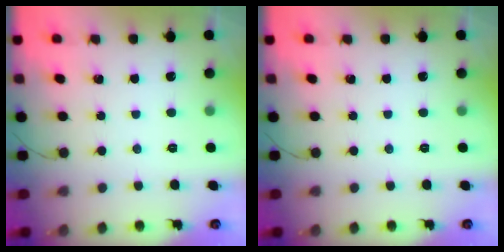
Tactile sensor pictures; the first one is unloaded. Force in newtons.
{"total": 0.0}